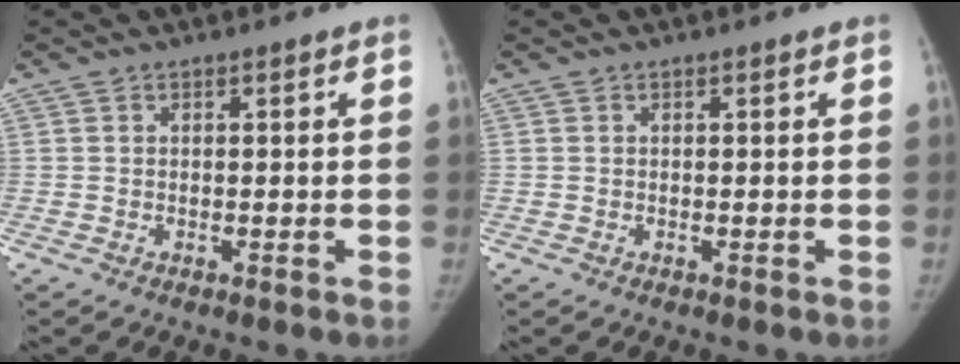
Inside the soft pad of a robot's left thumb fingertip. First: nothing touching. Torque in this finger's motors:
{"motor_torque": [0.02, 0.02, 0.09, -0.09, 0.01]}